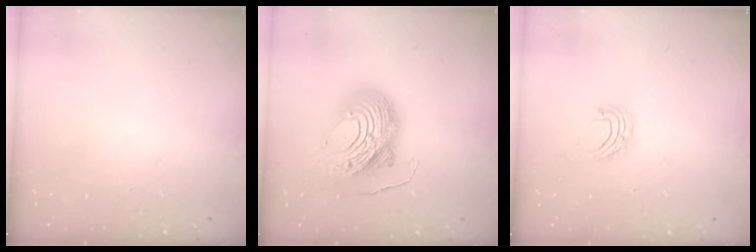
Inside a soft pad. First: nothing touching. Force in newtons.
{"total": 14.3, "press": 14.3, "slide": 1.4}
{"total": 5.6, "press": 5.6, "slide": 0.6}